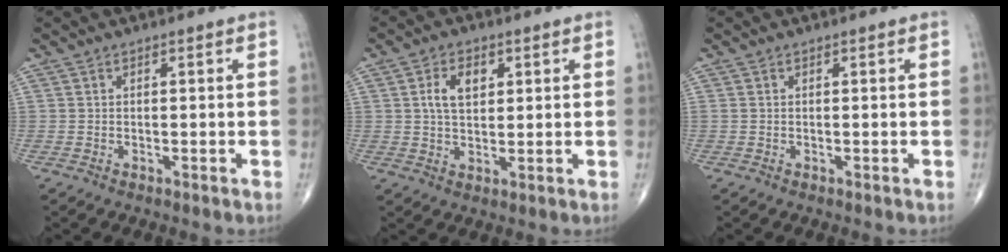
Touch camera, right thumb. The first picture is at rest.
{"total": 5.8, "force": [1.7, 3.6, 4.2], "torque": [-0.067, -0.002, 0.029]}
{"total": 0.0}